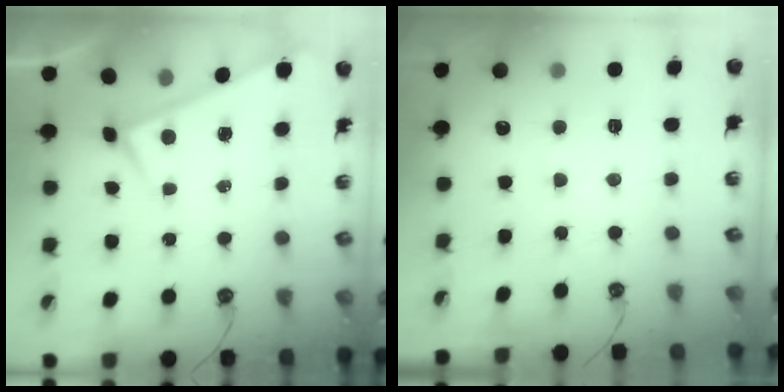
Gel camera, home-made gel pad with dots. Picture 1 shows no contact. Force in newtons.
{"total": 2.2, "press": 2.2, "slide": 0.5}